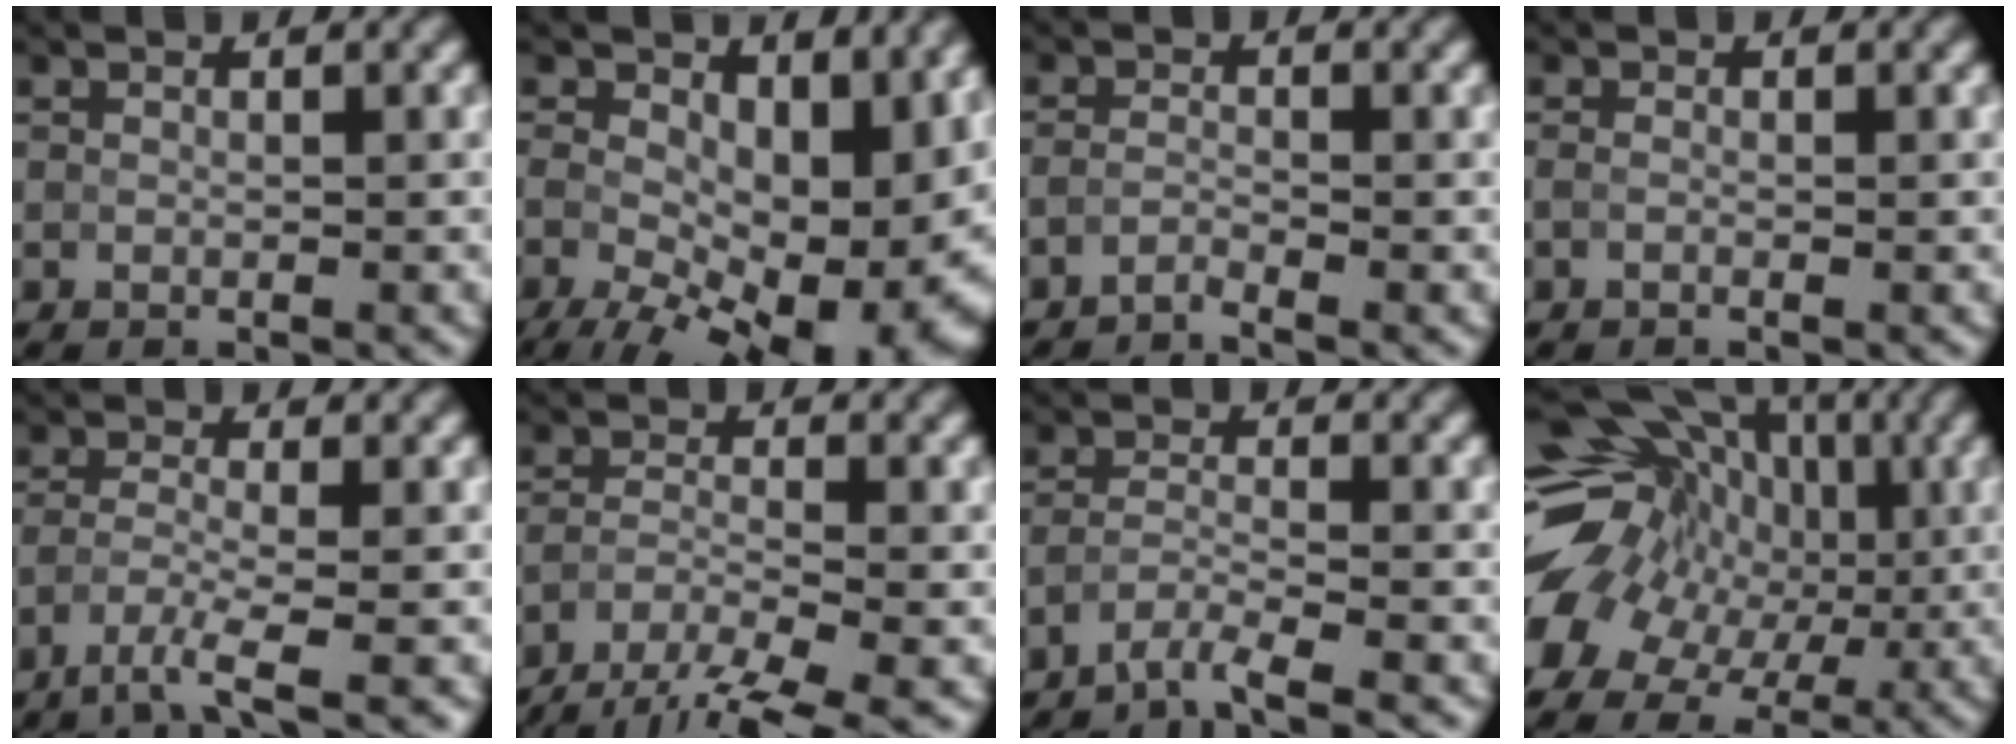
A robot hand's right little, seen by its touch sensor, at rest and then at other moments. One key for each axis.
{"total": 16.9, "fx": -2.6, "fy": 8.9, "fz": 14.1, "tx": -0.201, "ty": -0.037, "tz": -0.012}
{"total": 1.7, "fx": -1.7, "fy": -0.1, "fz": 0.3, "tx": 0.000, "ty": 0.000, "tz": -0.033}
{"total": 1.1, "fx": -0.6, "fy": 0.3, "fz": 0.9, "tx": -0.005, "ty": -0.002, "tz": -0.008}
{"total": 3.8, "fx": -2.8, "fy": 0.2, "fz": 2.6, "tx": -0.043, "ty": -0.001, "tz": -0.059}
{"total": 6.2, "fx": -5.0, "fy": 1.1, "fz": 3.5, "tx": -0.060, "ty": -0.008, "tz": -0.088}
{"total": 3.0, "fx": -2.7, "fy": 0.1, "fz": 1.2, "tx": -0.018, "ty": -0.001, "tz": -0.060}
{"total": 18.2, "fx": -0.4, "fy": 14.8, "fz": 10.6, "tx": -0.184, "ty": 0.027, "tz": -0.025}